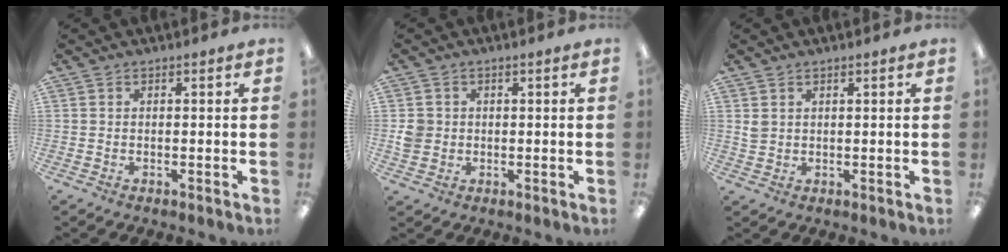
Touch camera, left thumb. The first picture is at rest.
{"total": 3.4, "force": [0.2, 3.3, 0.8], "torque": [-0.011, 0.002, 0.003]}
{"total": 1.8, "force": [1.1, 1.3, 0.7], "torque": [-0.016, 0.002, 0.021]}